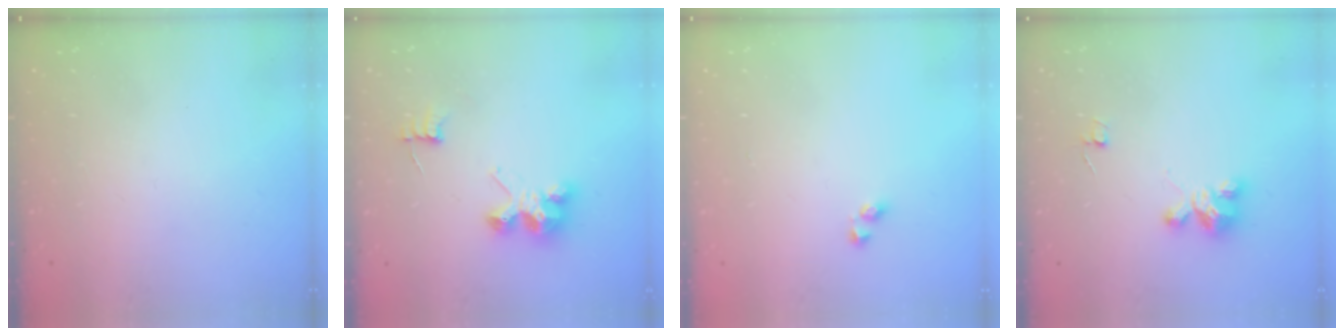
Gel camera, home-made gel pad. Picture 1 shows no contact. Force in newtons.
{"total": 6.8, "press": 6.8, "slide": 0.2}
{"total": 2.9, "press": 2.7, "slide": 1.1}
{"total": 4.0, "press": 4.0, "slide": 0.2}